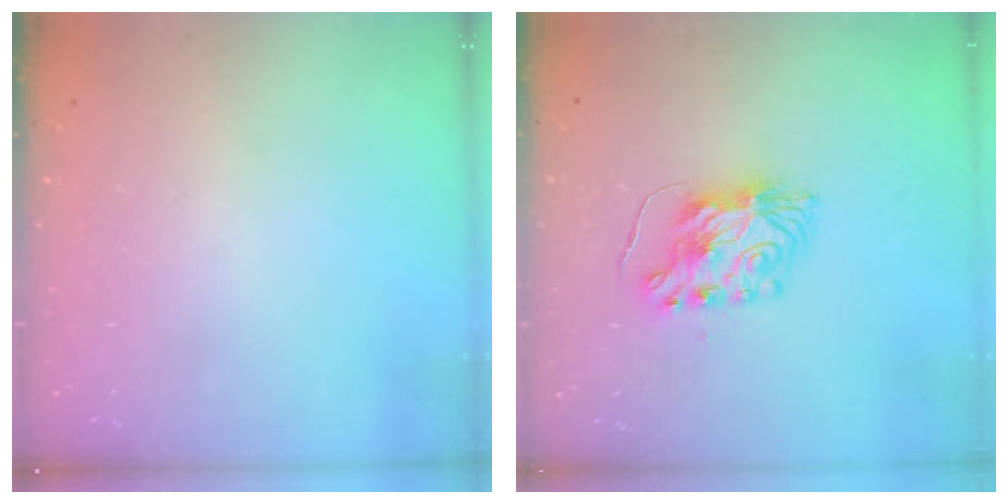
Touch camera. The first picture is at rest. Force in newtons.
{"total": 8.6, "press": 8.5, "slide": 0.7}